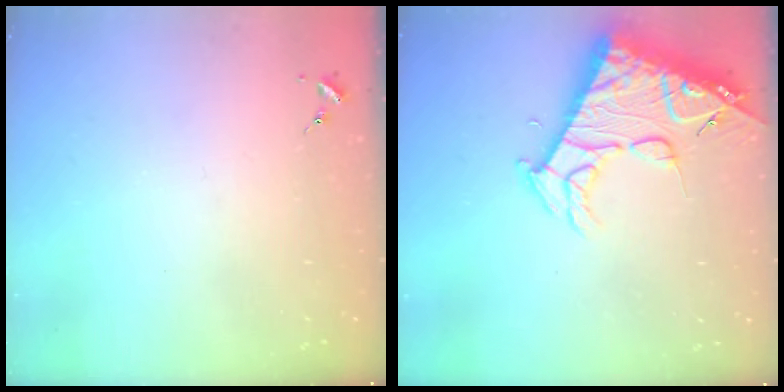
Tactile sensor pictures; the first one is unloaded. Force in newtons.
{"total": 18.5, "press": 18.4, "slide": 1.9}